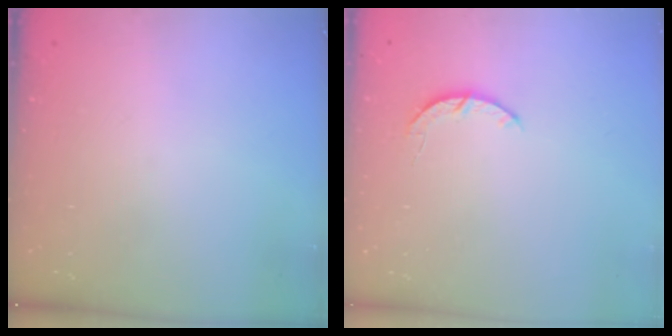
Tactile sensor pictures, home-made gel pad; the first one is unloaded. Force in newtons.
{"total": 3.3, "press": 3.3, "slide": 0.5}